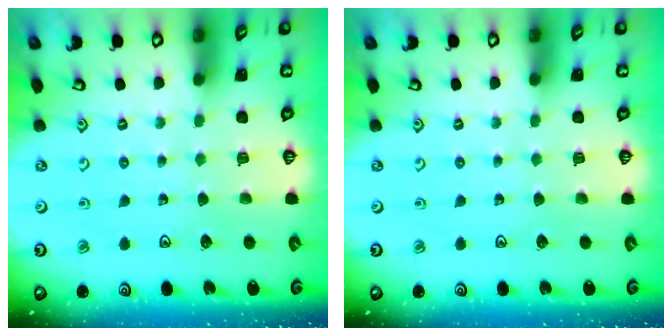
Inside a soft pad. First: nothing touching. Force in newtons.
{"total": 0.0}